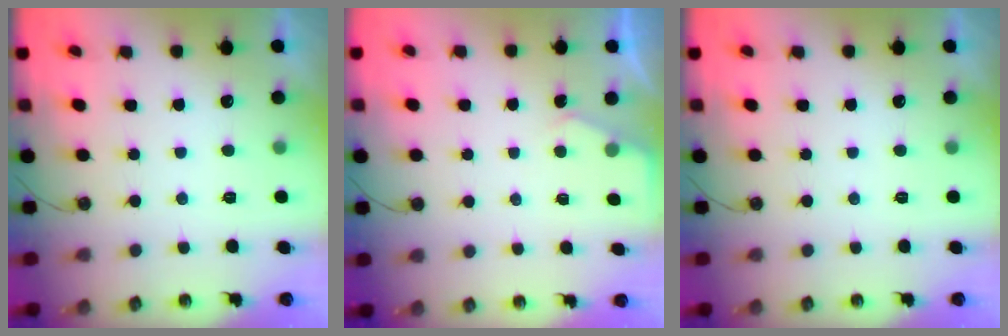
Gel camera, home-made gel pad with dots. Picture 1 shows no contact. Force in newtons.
{"total": 3.0, "press": 2.9, "slide": 0.5}
{"total": 0.0}